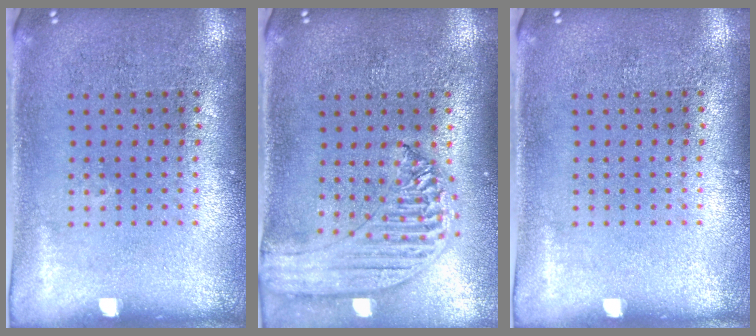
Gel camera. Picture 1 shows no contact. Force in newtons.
{"total": 1.7, "press": 1.6, "slide": 0.5}
{"total": 0.0}